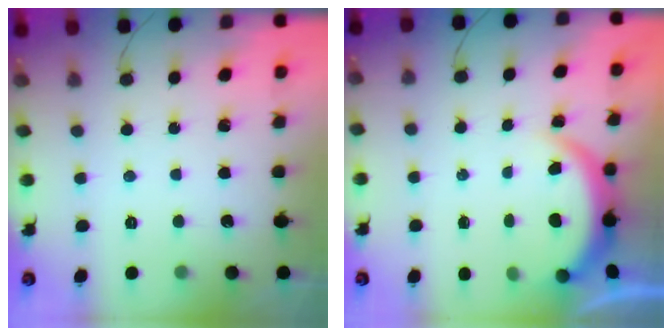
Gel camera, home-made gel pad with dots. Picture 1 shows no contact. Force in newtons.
{"total": 3.9, "press": 3.8, "slide": 0.2}